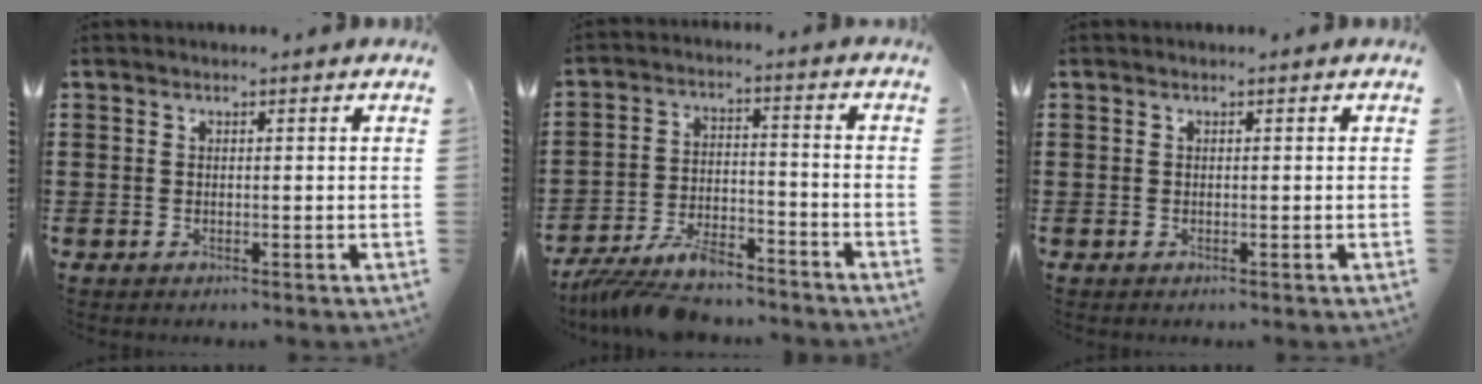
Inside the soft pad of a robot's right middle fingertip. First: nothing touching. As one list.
[{"total": 7.7, "force": [-7.0, 1.7, 2.9], "torque": [-0.066, 0.006, -0.136]}, {"total": 0.0}]